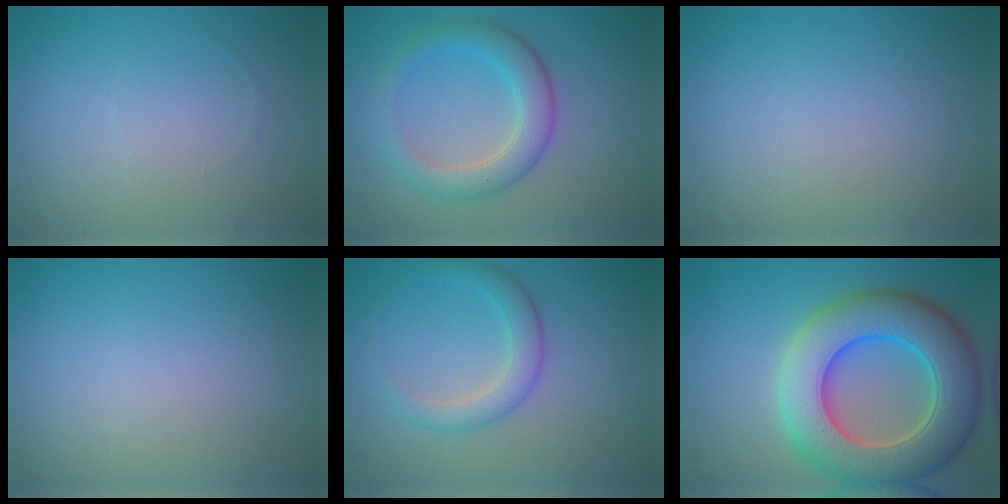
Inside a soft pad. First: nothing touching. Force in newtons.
{"total": 4.5, "press": 4.5, "slide": 0.1}
{"total": 0.0}
{"total": 0.0}
{"total": 2.9, "press": 2.9, "slide": 0.1}
{"total": 10.3, "press": 10.3, "slide": 0.9}